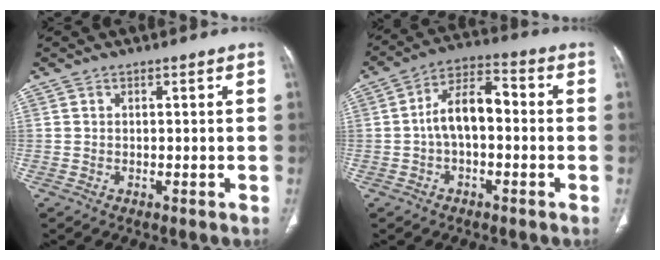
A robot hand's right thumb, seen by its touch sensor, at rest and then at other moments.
{"total": 9.0, "force": [-1.1, 5.2, 7.3], "torque": [-0.115, 0.038, -0.030]}